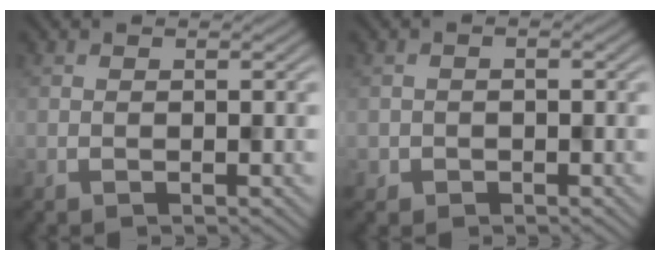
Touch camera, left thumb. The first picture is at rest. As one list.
[{"total": 1.3, "force": [-0.4, 1.2, -0.1], "torque": [0.003, -0.005, -0.008]}]